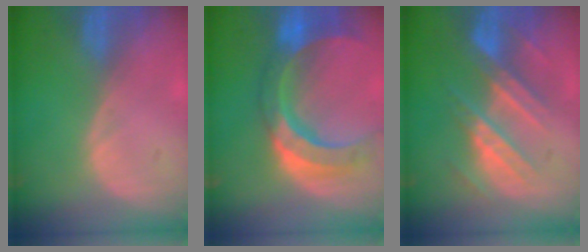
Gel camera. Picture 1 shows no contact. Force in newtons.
{"total": 11.5, "press": 9.8, "slide": 5.9}
{"total": 9.0, "press": 7.9, "slide": 4.2}